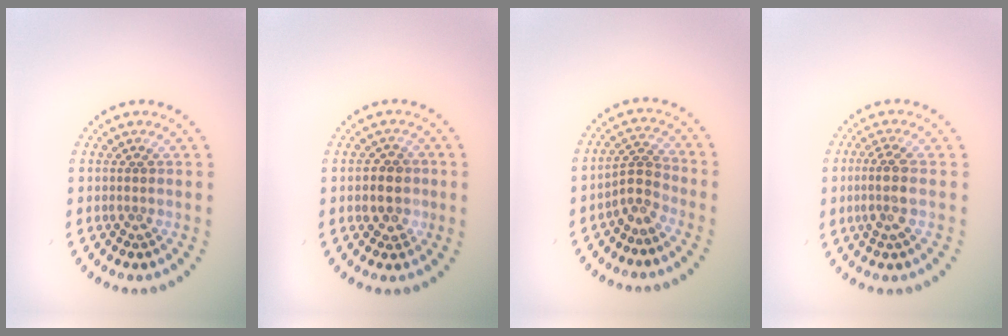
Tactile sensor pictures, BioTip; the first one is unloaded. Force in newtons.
{"total": 2.1, "press": 2.0, "slide": 0.7}
{"total": 2.4, "press": 1.9, "slide": 1.5}
{"total": 2.4, "press": 2.1, "slide": 1.1}